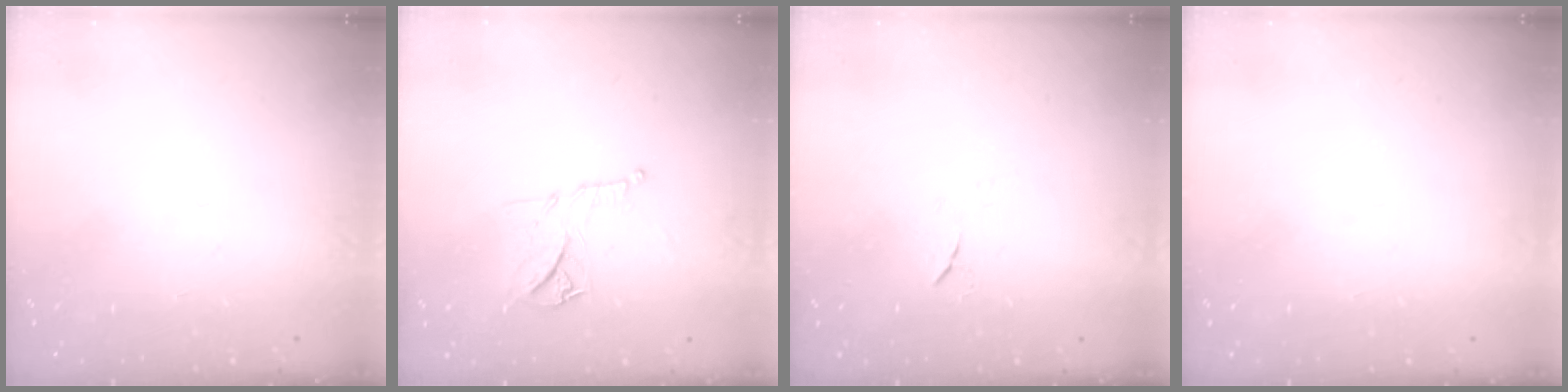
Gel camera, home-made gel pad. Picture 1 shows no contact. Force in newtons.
{"total": 11.4, "press": 11.4, "slide": 0.6}
{"total": 4.6, "press": 4.6, "slide": 0.7}
{"total": 1.6, "press": 1.6, "slide": 0.1}